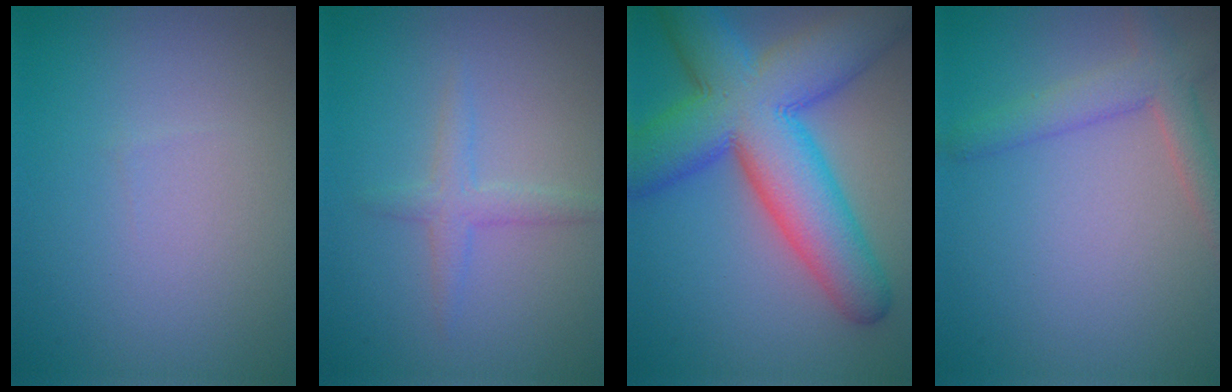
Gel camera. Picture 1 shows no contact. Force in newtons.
{"total": 1.9, "press": 1.9, "slide": 0.1}
{"total": 12.7, "press": 12.7, "slide": 0.2}
{"total": 3.7, "press": 3.7, "slide": 0.1}